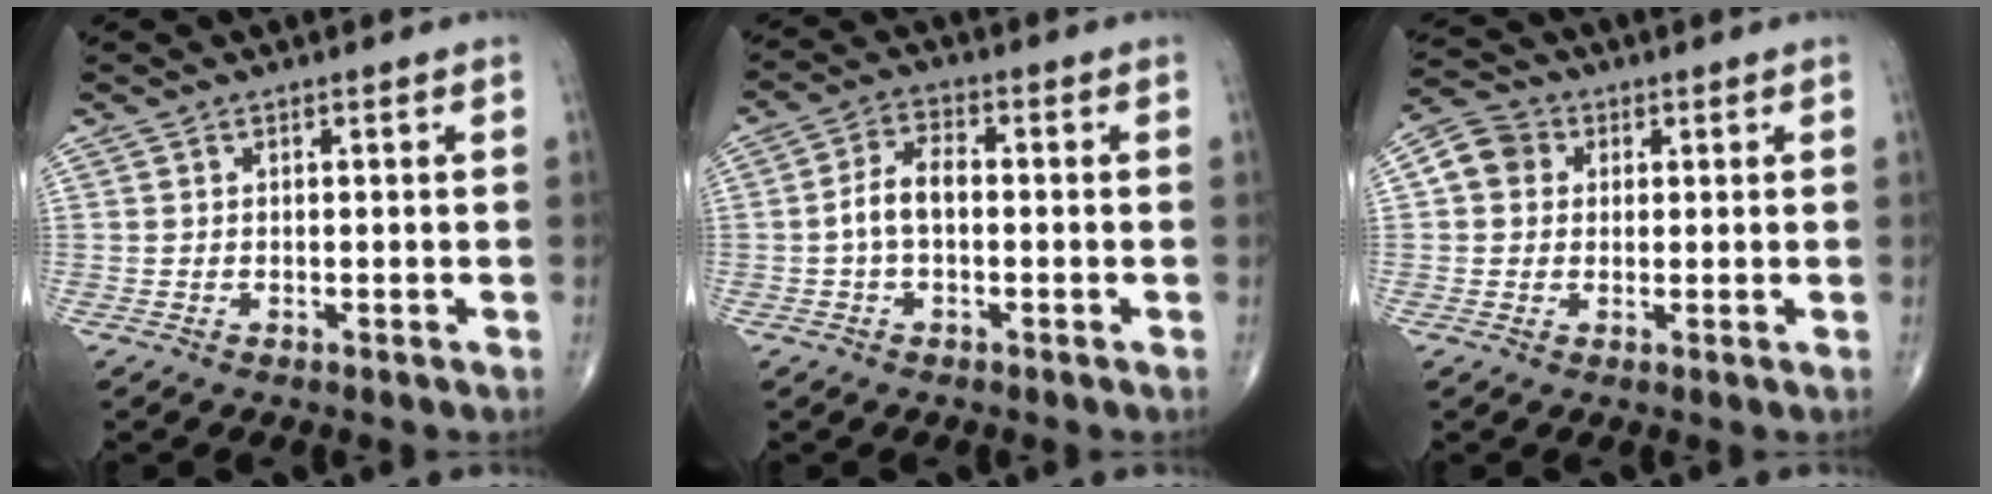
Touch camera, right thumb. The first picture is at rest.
{"total": 5.6, "force": [-0.7, 3.1, 4.5], "torque": [-0.085, 0.022, -0.020]}
{"total": 6.0, "force": [1.2, 5.3, 2.5], "torque": [-0.032, 0.010, 0.011]}